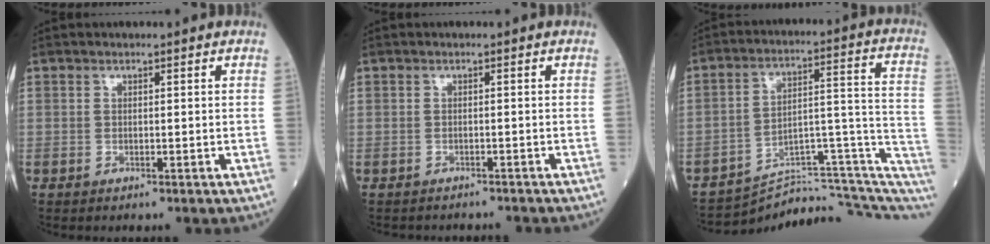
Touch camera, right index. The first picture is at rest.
{"total": 4.4, "force": [-4.2, 1.4, 0.6], "torque": [0.000, -0.001, -0.053]}
{"total": 16.3, "force": [-15.2, 3.1, 4.9], "torque": [-0.029, 0.089, -0.207]}